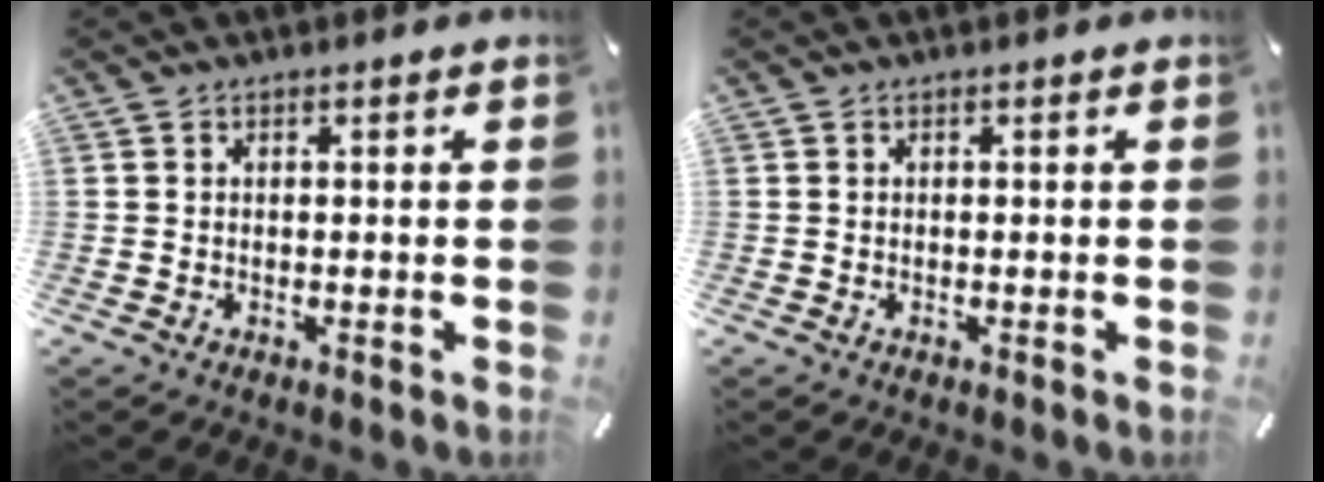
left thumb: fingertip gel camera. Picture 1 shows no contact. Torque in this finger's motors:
{"motor_torque": [0.00, 0.00, 0.03, -0.03, 0.00]}